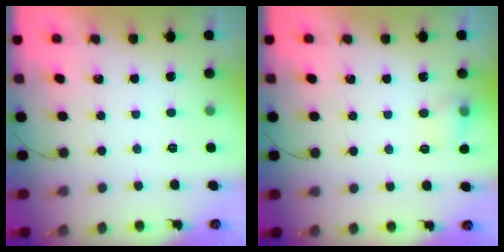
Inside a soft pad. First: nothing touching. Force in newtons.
{"total": 5.8, "press": 5.5, "slide": 1.6}